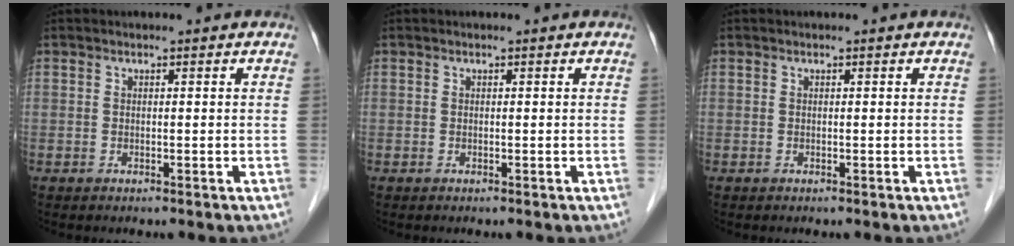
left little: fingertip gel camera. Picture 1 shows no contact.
{"total": 0.0}
{"total": 0.0}